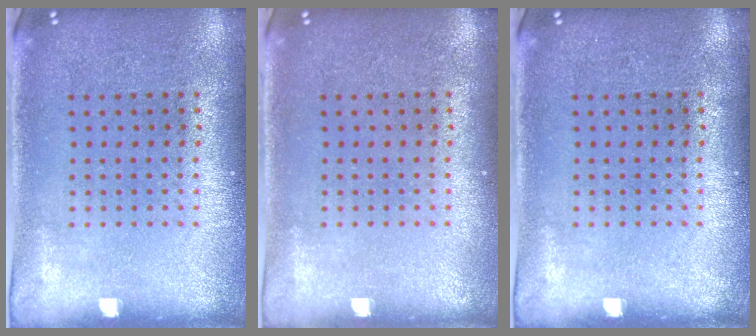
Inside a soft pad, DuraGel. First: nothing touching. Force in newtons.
{"total": 0.0}
{"total": 0.0}